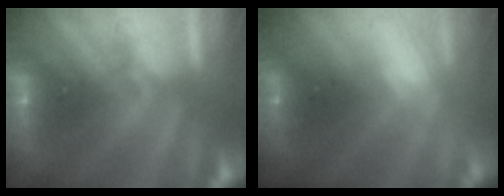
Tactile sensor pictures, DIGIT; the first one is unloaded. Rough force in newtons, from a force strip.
{"total": 3.0}